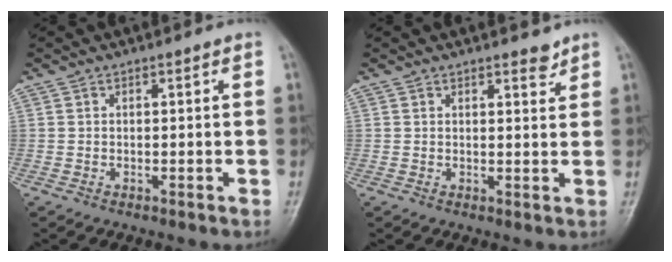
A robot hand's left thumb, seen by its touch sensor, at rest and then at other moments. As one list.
[{"total": 2.3, "force": [2.0, 0.8, 0.9], "torque": [0.001, -0.014, 0.026]}]